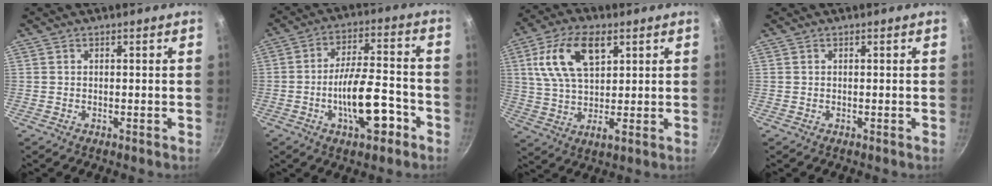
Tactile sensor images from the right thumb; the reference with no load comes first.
{"total": 13.0, "force": [-5.3, 5.0, 10.8], "torque": [-0.158, 0.040, -0.083]}
{"total": 13.9, "force": [5.0, 7.5, 10.6], "torque": [-0.179, -0.004, 0.089]}
{"total": 0.0}